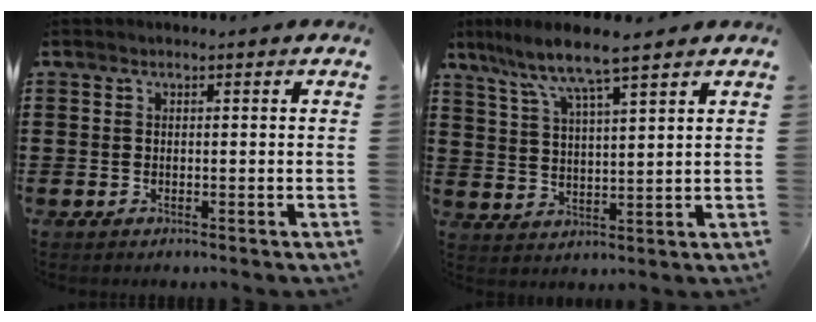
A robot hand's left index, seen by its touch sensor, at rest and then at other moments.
{"total": 6.8, "force": [5.5, 0.2, 4.0], "torque": [-0.098, -0.025, 0.093]}